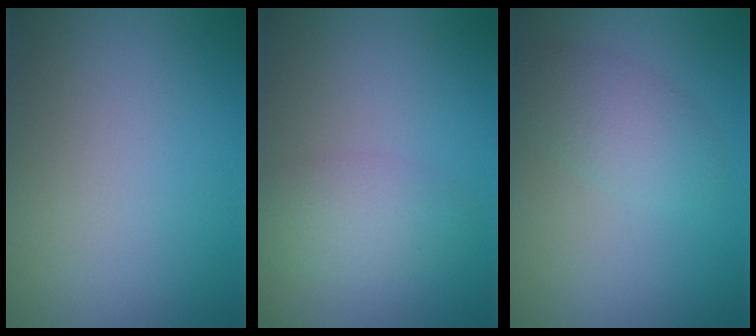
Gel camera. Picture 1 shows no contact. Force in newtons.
{"total": 2.8, "press": 2.8, "slide": 0.2}
{"total": 2.8, "press": 2.8, "slide": 0.1}